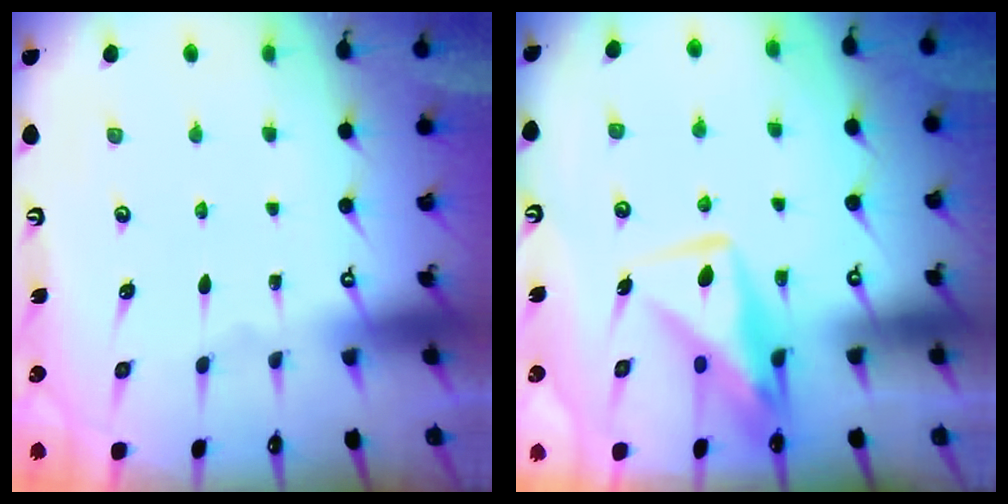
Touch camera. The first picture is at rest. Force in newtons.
{"total": 10.6, "press": 10.6, "slide": 0.9}